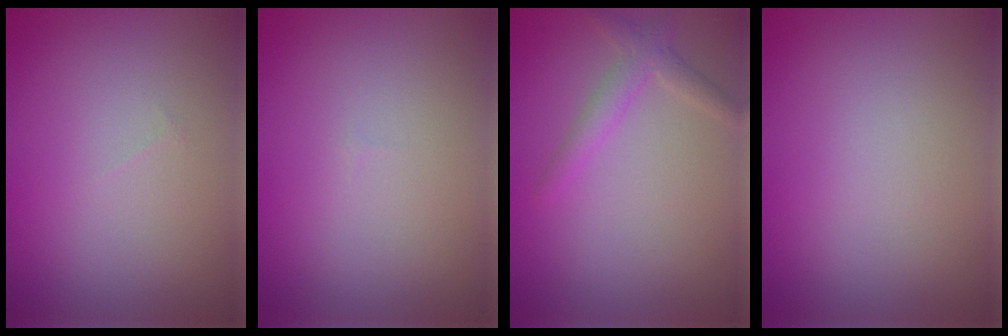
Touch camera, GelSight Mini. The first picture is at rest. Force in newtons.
{"total": 0.0}
{"total": 2.1, "press": 2.1, "slide": 0.1}
{"total": 0.0}